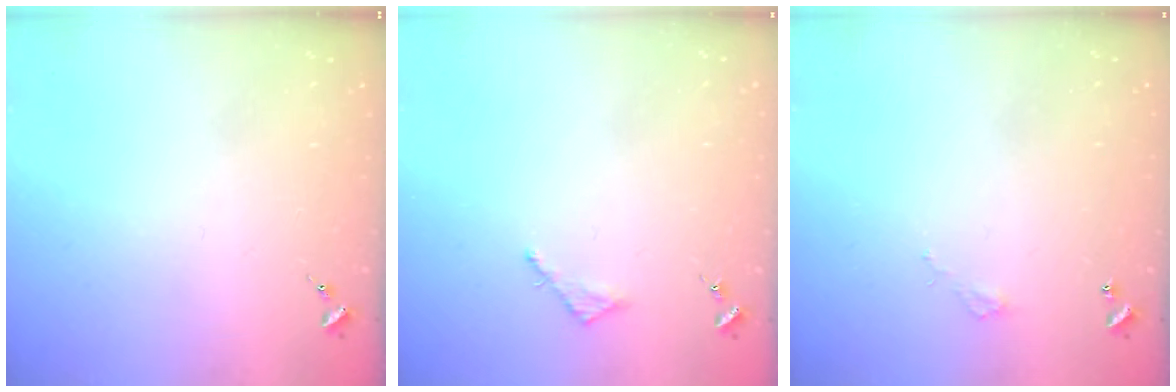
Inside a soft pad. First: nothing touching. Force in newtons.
{"total": 2.5, "press": 2.5, "slide": 0.2}
{"total": 2.8, "press": 2.8, "slide": 0.2}